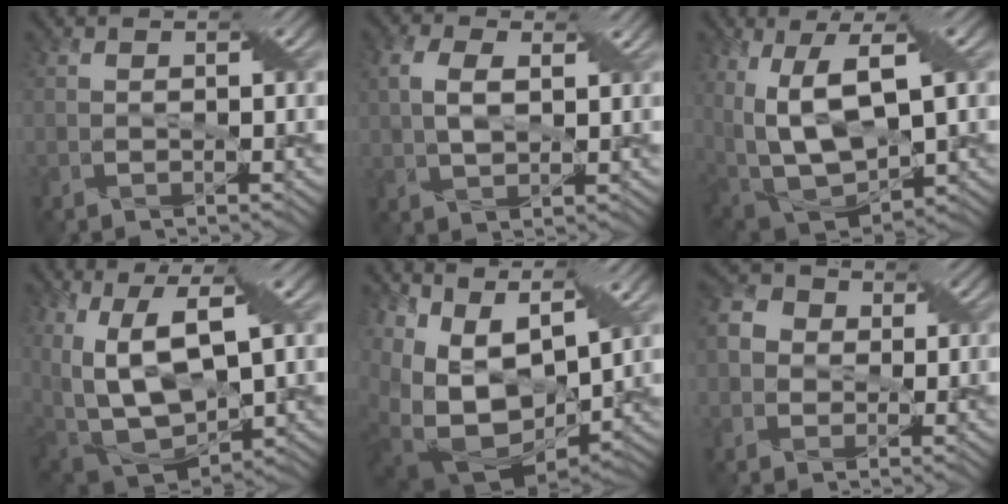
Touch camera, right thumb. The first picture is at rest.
{"total": 5.4, "force": [1.3, 3.2, 4.2], "torque": [-0.102, 0.007, 0.022]}
{"total": 14.5, "force": [2.1, 7.9, 12.0], "torque": [-0.253, -0.022, 0.060]}
{"total": 15.9, "force": [2.0, 9.1, 12.8], "torque": [-0.276, -0.028, 0.066]}
{"total": 16.6, "force": [2.5, 10.4, 12.6], "torque": [-0.261, -0.004, 0.087]}
{"total": 4.4, "force": [-0.2, 4.0, 1.8], "torque": [-0.050, 0.007, -0.007]}